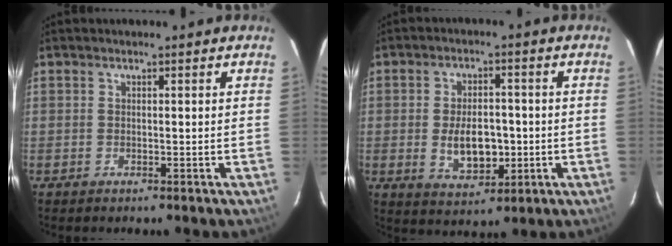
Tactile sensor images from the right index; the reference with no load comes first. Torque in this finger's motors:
{"motor_torque": [0.45, -0.12, 0.39, 0.05]}